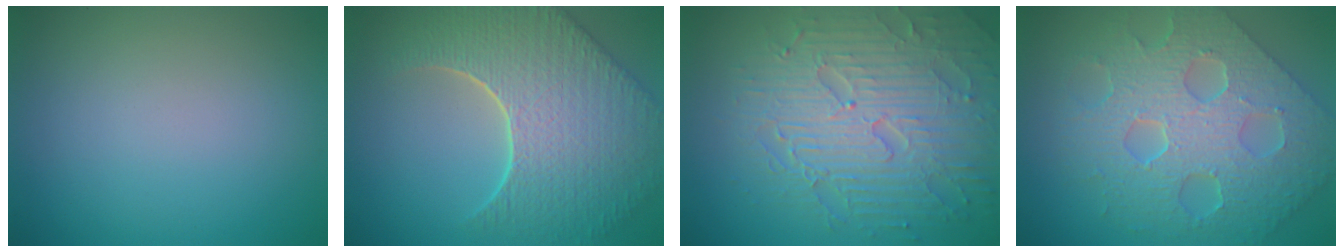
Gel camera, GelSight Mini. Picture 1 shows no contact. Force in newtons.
{"total": 9.4, "press": 6.6, "slide": 6.7}
{"total": 8.4, "press": 6.1, "slide": 5.8}
{"total": 8.8, "press": 6.8, "slide": 5.6}